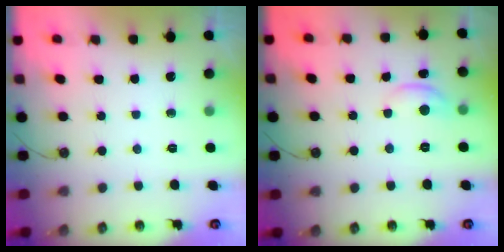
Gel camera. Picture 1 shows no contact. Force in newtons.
{"total": 2.3, "press": 2.2, "slide": 0.4}